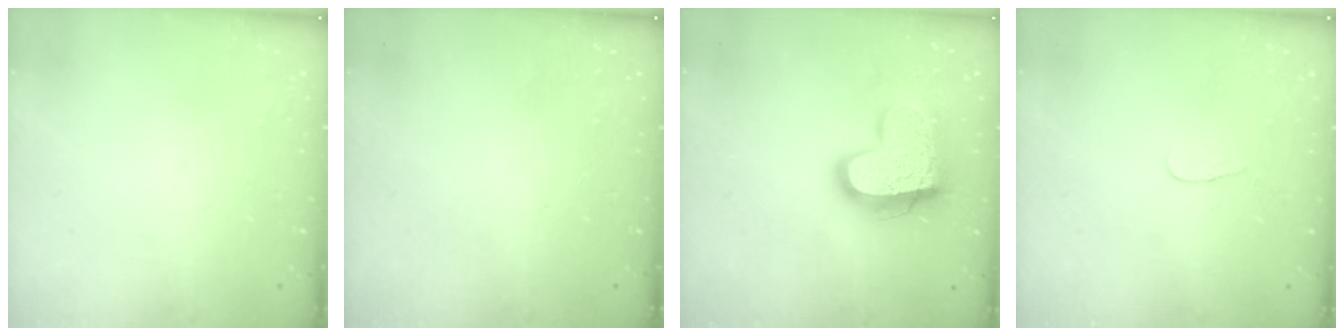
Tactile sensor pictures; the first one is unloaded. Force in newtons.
{"total": 0.0}
{"total": 18.2, "press": 18.2, "slide": 1.6}
{"total": 2.8, "press": 2.8, "slide": 0.3}